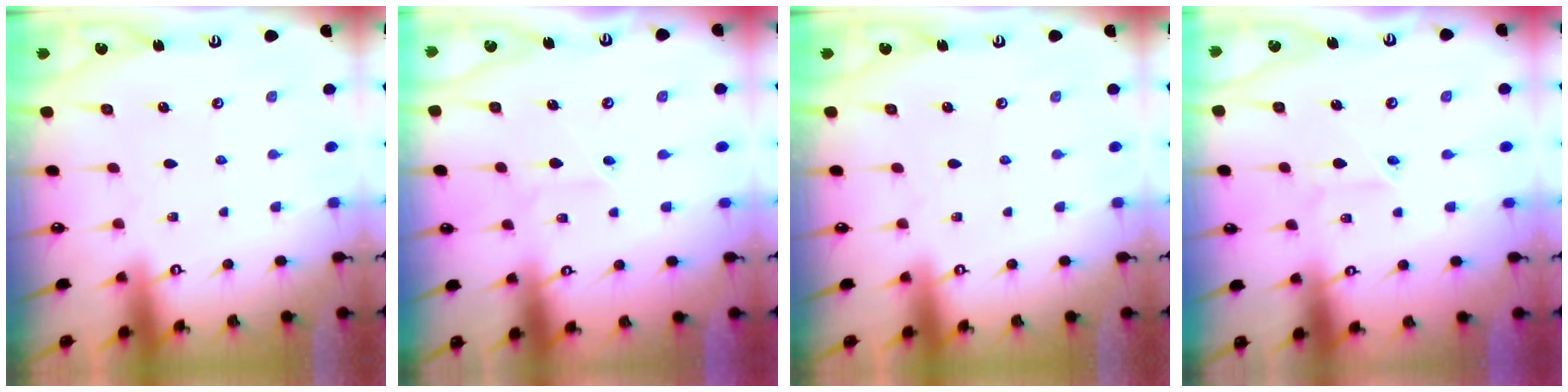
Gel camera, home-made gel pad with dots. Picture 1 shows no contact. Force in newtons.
{"total": 2.7, "press": 2.6, "slide": 0.3}
{"total": 0.0}
{"total": 2.5, "press": 2.5, "slide": 0.3}